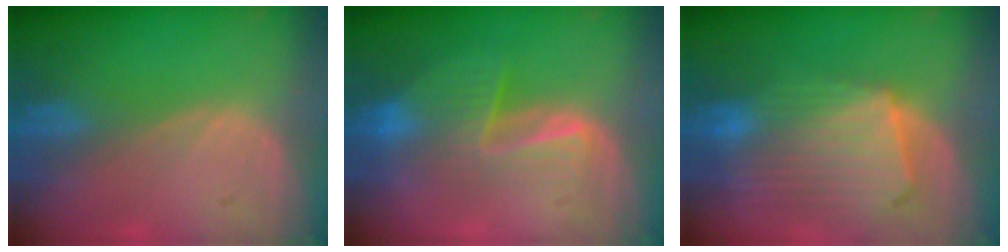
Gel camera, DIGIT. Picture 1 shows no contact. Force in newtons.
{"total": 7.4, "press": 6.7, "slide": 3.1}
{"total": 10.8, "press": 9.5, "slide": 5.2}